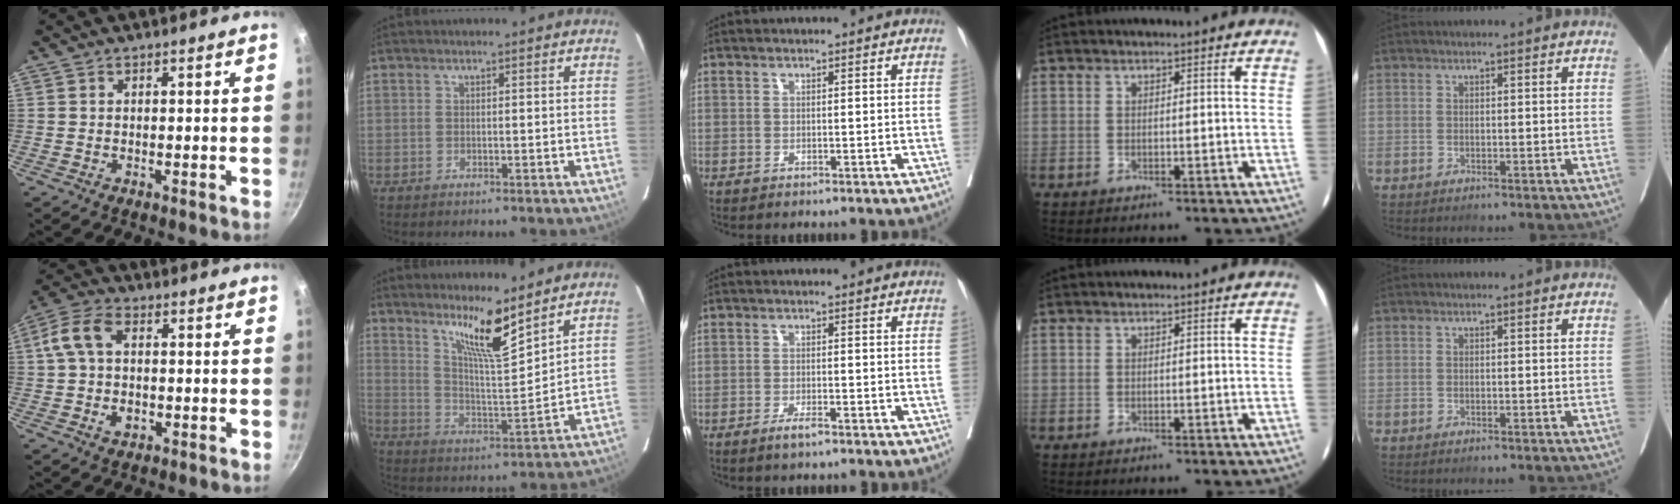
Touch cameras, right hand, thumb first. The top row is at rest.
{"thumb": {"total": 9.6, "force": [0.6, 6.4, 7.2], "torque": [-0.137, 0.019, 0.010]}, "index": {"total": 10.0, "force": [7.2, 0.4, 6.9], "torque": [-0.123, -0.018, 0.133]}, "middle": {"total": 2.2, "force": [-1.5, 0.3, 1.5], "torque": [-0.030, -0.002, -0.027]}}